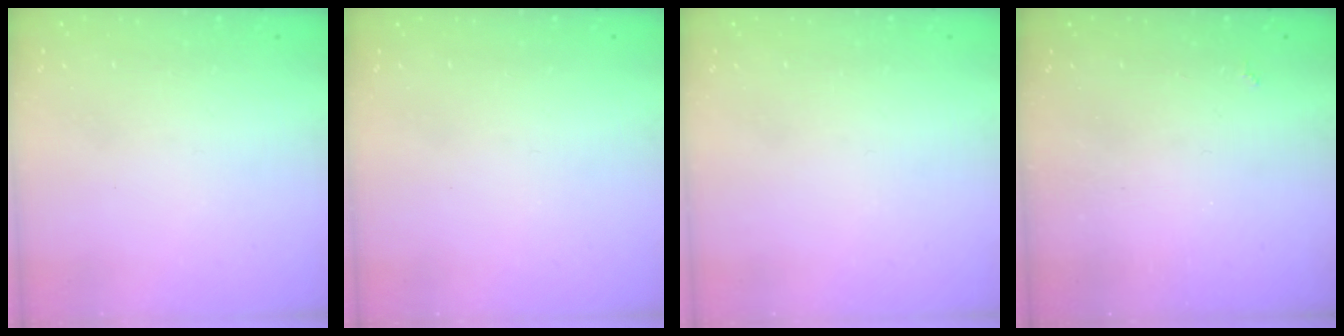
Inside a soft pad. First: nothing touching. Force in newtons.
{"total": 0.0}
{"total": 0.0}
{"total": 1.4, "press": 1.3, "slide": 0.4}